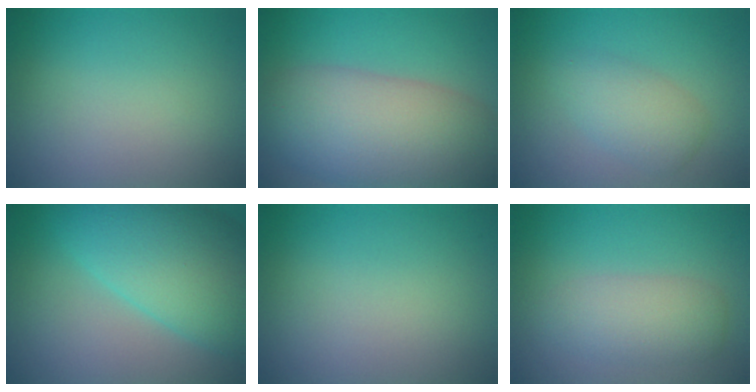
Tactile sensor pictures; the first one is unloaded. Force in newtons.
{"total": 10.6, "press": 10.6, "slide": 0.7}
{"total": 3.0, "press": 3.0, "slide": 0.0}
{"total": 9.8, "press": 9.8, "slide": 0.4}
{"total": 0.0}
{"total": 3.4, "press": 3.3, "slide": 0.4}